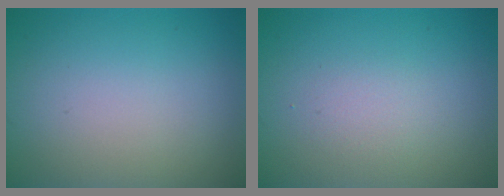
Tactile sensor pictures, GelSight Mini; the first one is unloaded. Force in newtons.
{"total": 1.3, "press": 1.3, "slide": 0.1}